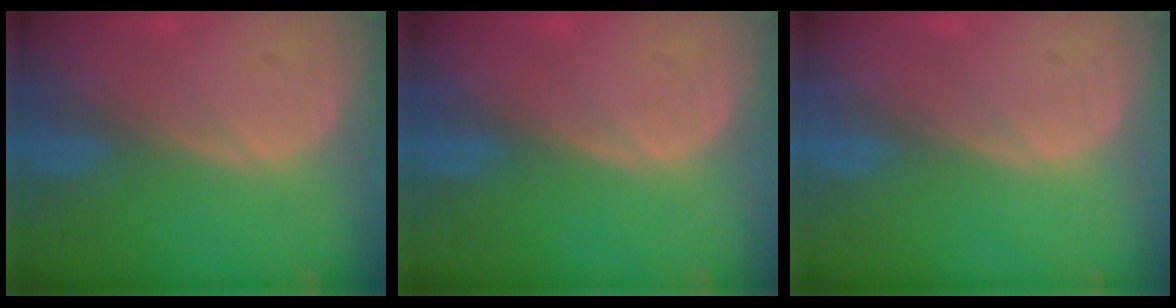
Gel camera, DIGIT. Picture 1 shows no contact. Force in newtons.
{"total": 0.0}
{"total": 0.0}